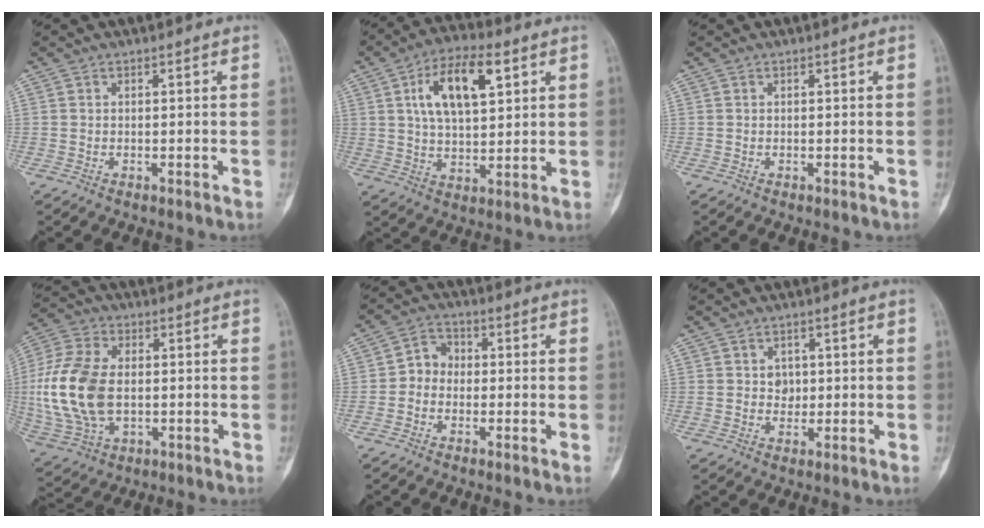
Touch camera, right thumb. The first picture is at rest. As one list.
[{"total": 13.4, "force": [4.9, 6.4, 10.7], "torque": [-0.175, -0.001, 0.085]}, {"total": 0.0}, {"total": 17.8, "force": [-0.1, 11.1, 13.9], "torque": [-0.306, 0.003, 0.004]}, {"total": 4.6, "force": [-0.9, 3.9, 2.2], "torque": [-0.019, 0.018, -0.030]}, {"total": 2.7, "force": [0.4, 2.3, 1.3], "torque": [0.001, 0.002, 0.006]}]